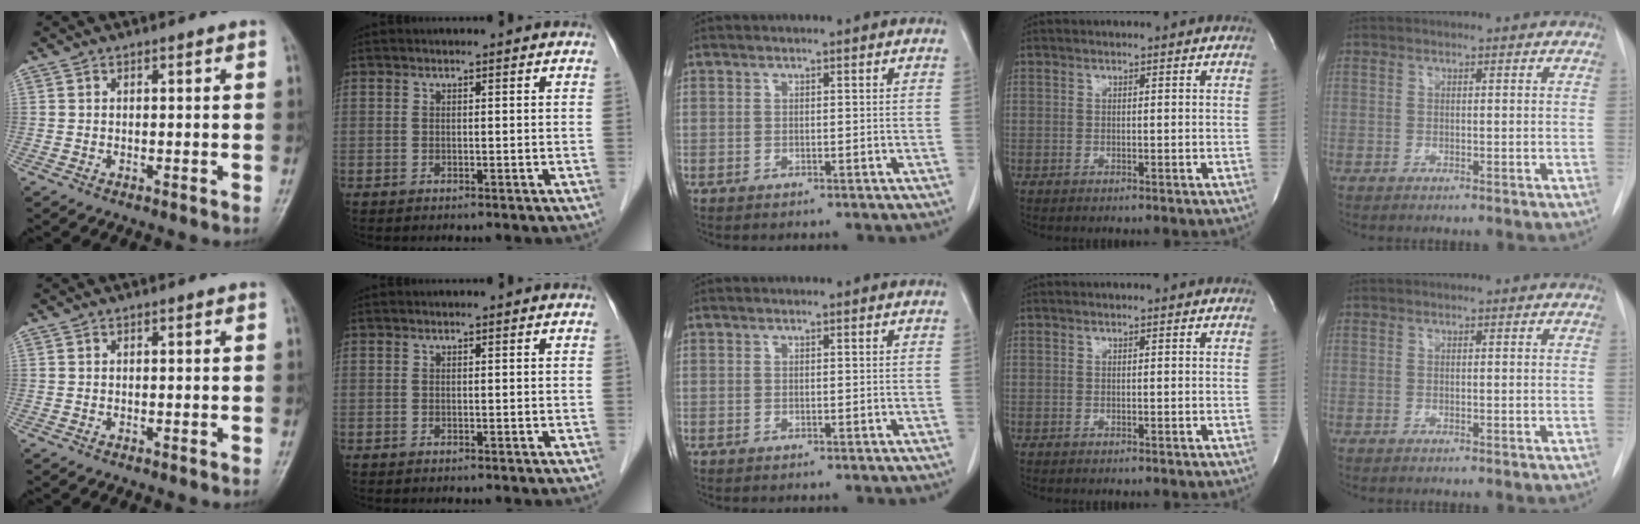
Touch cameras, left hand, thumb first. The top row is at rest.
{}